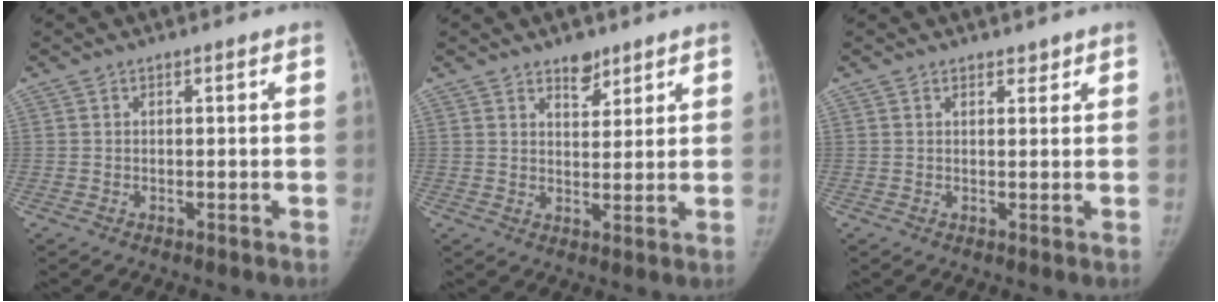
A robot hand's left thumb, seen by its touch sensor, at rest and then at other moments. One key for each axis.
{"total": 4.5, "fx": 3.3, "fy": 2.4, "fz": 1.9, "tx": -0.005, "ty": -0.023, "tz": 0.054}
{"total": 1.5, "fx": 1.2, "fy": 0.8, "fz": 0.2, "tx": 0.009, "ty": -0.008, "tz": 0.016}